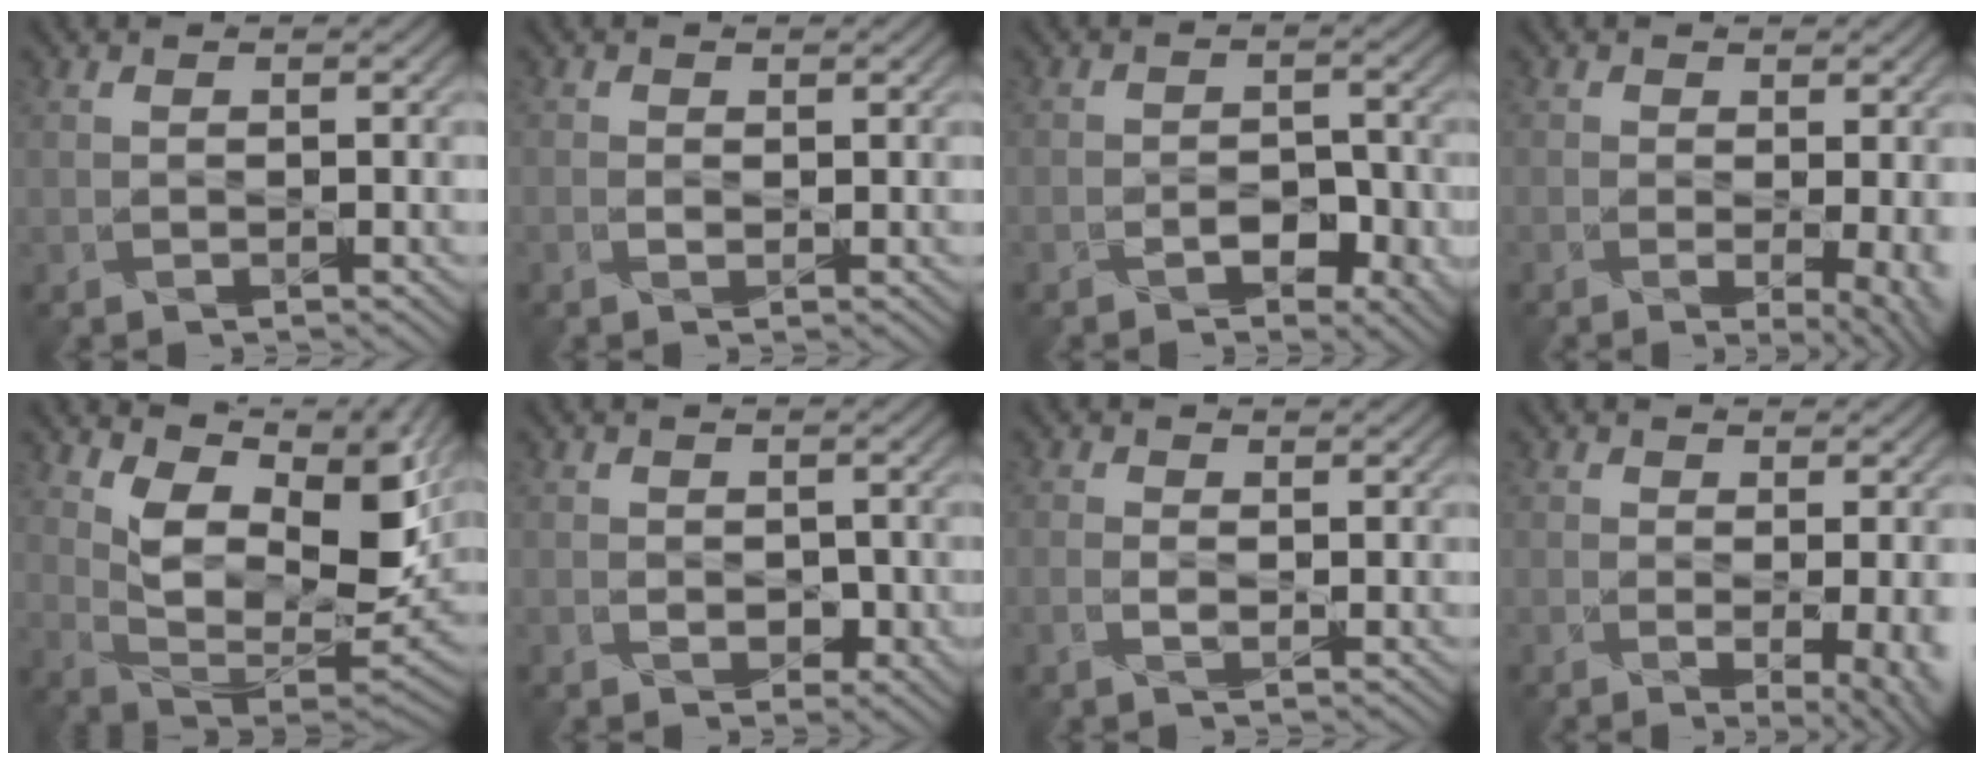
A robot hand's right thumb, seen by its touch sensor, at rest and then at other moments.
{"total": 0.7, "force": [0.0, 0.6, 0.2], "torque": [-0.009, -0.003, 0.003]}
{"total": 4.3, "force": [-2.9, 2.6, 1.9], "torque": [-0.017, 0.004, -0.044]}
{"total": 6.8, "force": [-1.1, 3.0, 6.0], "torque": [-0.070, -0.008, -0.004]}
{"total": 11.3, "force": [5.3, 5.3, 8.4], "torque": [-0.166, -0.007, 0.103]}
{"total": 2.6, "force": [-1.2, 2.2, 0.7], "torque": [-0.001, -0.007, -0.014]}
{"total": 1.0, "force": [-0.4, 0.6, 0.7], "torque": [-0.023, -0.001, -0.007]}
{"total": 7.4, "force": [-1.6, 3.2, 6.5], "torque": [-0.066, -0.005, -0.007]}